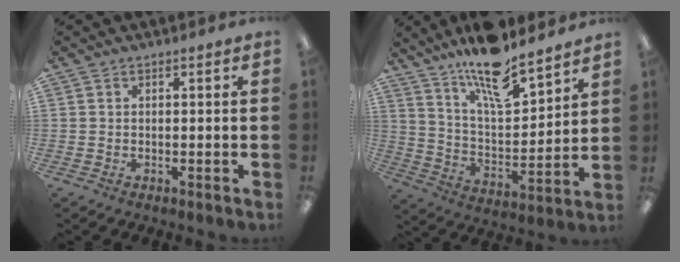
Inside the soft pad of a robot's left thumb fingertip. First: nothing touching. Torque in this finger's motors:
{"motor_torque": [0.39, 0.22, 1.53, -1.24, 0.21]}